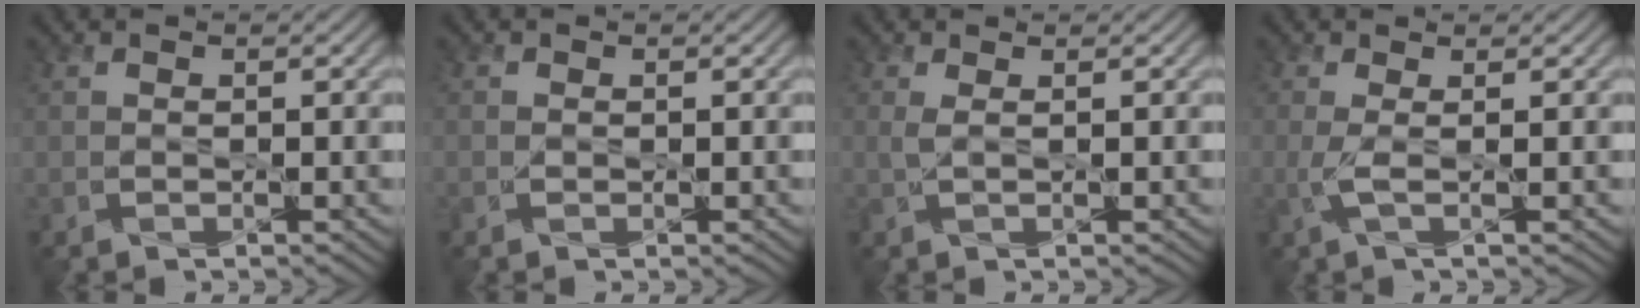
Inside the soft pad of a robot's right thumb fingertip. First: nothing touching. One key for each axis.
{"total": 0.6, "fx": -0.1, "fy": 0.6, "fz": 0.2, "tx": -0.004, "ty": -0.004, "tz": -0.003}
{"total": 1.2, "fx": 0.4, "fy": 0.3, "fz": 1.1, "tx": -0.033, "ty": 0.001, "tz": 0.007}
{"total": 2.1, "fx": 0.0, "fy": 0.3, "fz": 2.0, "tx": -0.052, "ty": 0.002, "tz": -0.004}